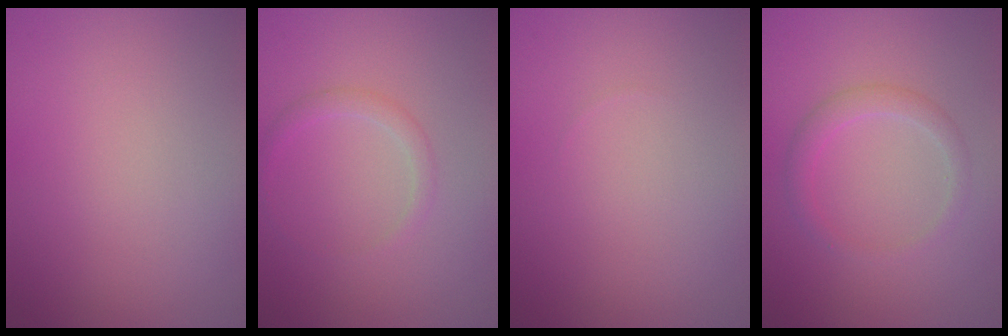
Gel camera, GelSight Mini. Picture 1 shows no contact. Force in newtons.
{"total": 1.2, "press": 1.2, "slide": 0.1}
{"total": 0.0}
{"total": 1.9, "press": 1.9, "slide": 0.1}